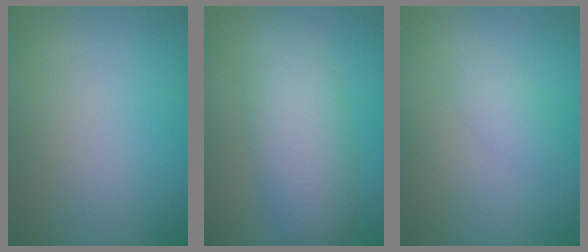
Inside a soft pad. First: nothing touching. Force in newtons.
{"total": 5.4, "press": 5.4, "slide": 0.1}
{"total": 1.6, "press": 1.6, "slide": 0.0}